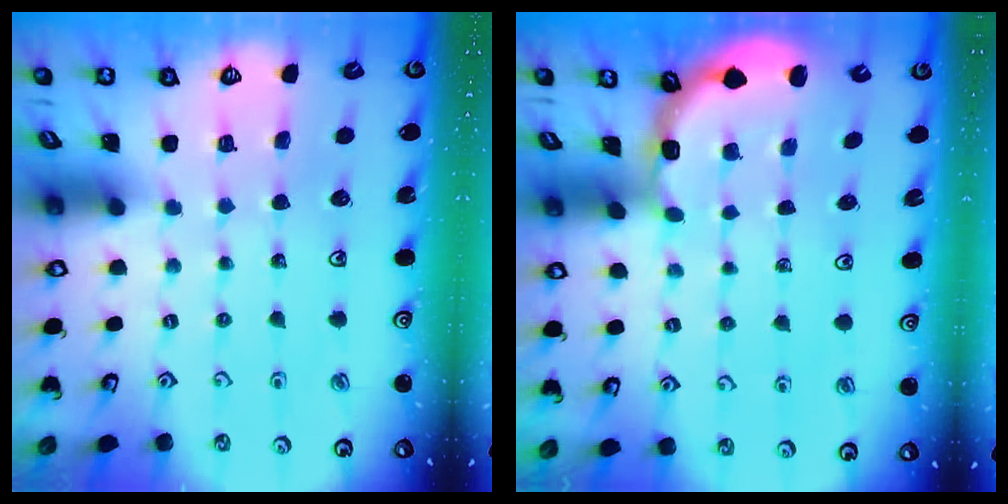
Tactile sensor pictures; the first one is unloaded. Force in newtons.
{"total": 1.9, "press": 1.9, "slide": 0.3}